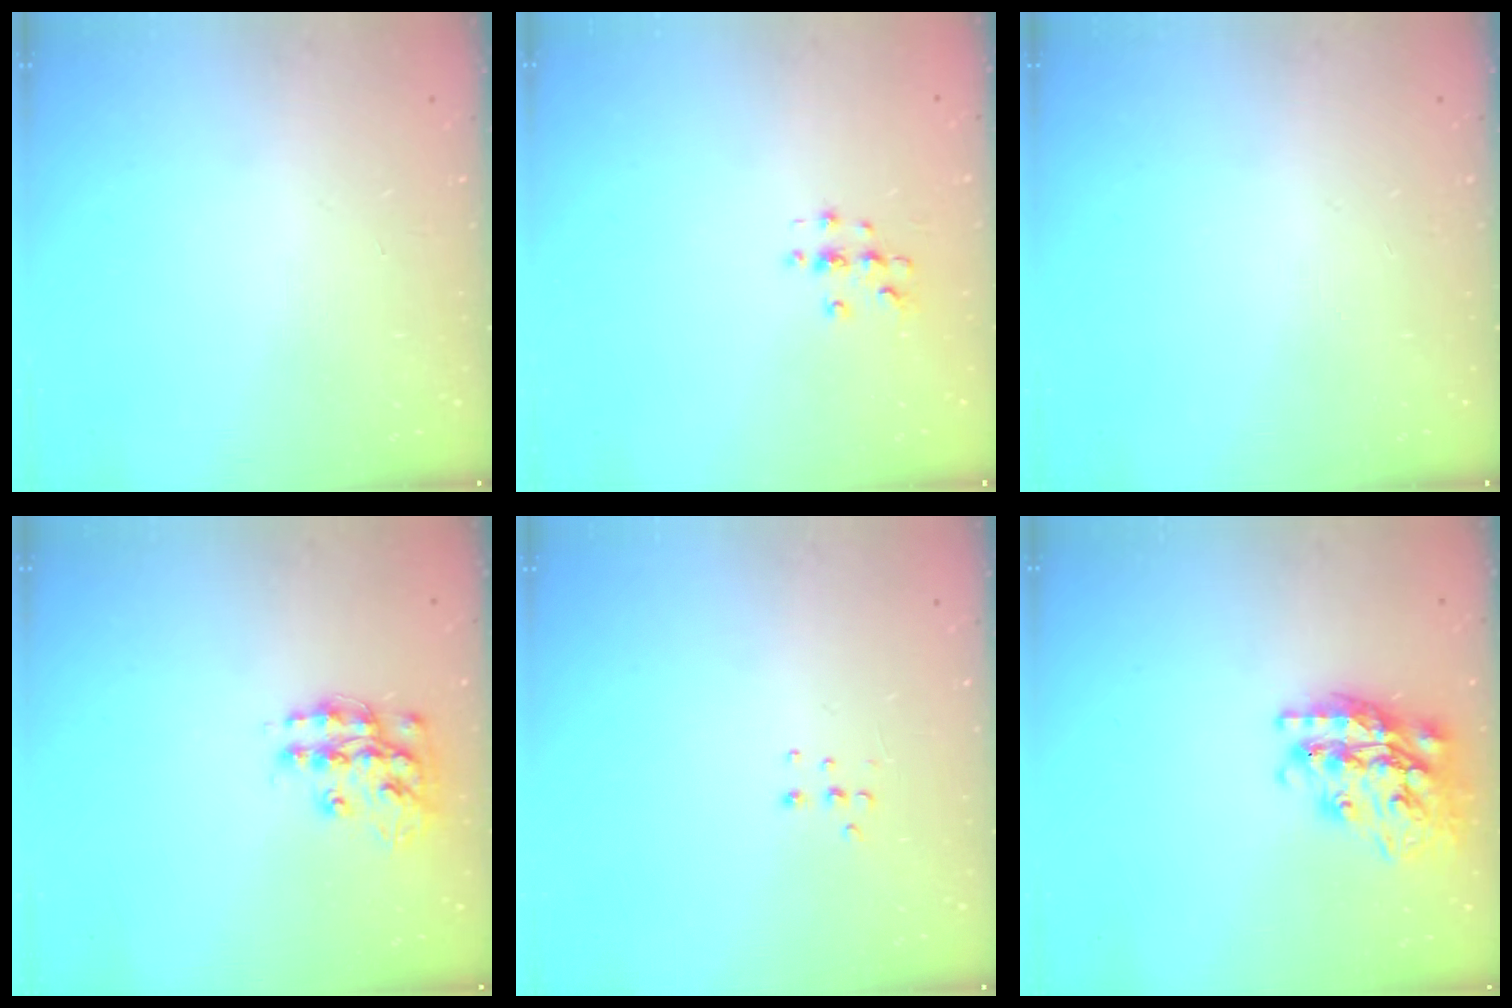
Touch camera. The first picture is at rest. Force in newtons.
{"total": 2.9, "press": 2.9, "slide": 0.3}
{"total": 0.0}
{"total": 13.7, "press": 13.7, "slide": 0.9}
{"total": 5.7, "press": 5.6, "slide": 1.0}
{"total": 22.6, "press": 22.5, "slide": 1.7}